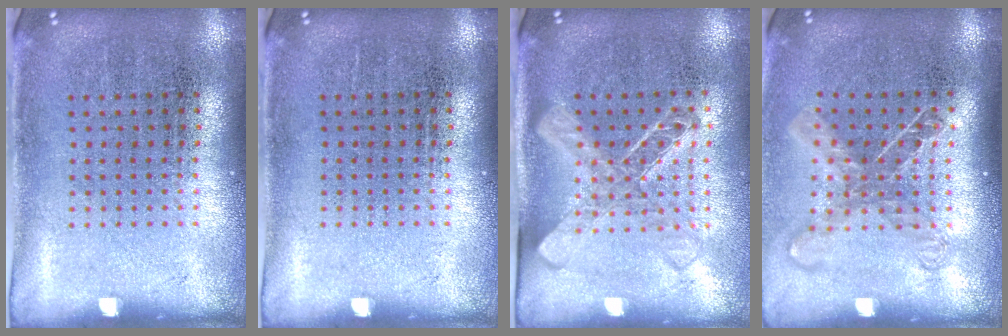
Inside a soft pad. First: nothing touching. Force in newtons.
{"total": 0.0}
{"total": 1.6, "press": 1.5, "slide": 0.7}
{"total": 1.6, "press": 1.3, "slide": 1.0}